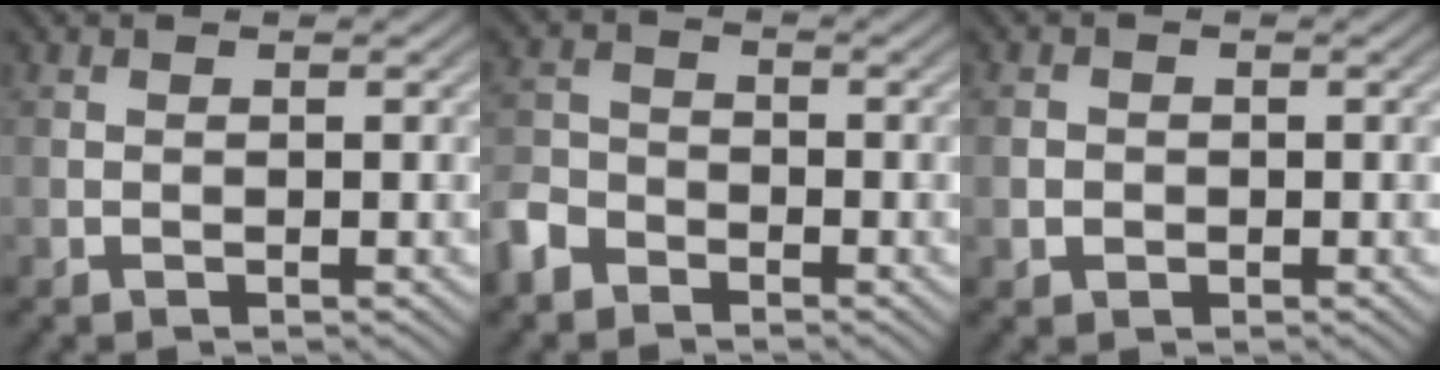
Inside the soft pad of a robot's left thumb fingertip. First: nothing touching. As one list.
[{"total": 4.5, "force": [-3.2, 2.6, 1.7], "torque": [-0.045, -0.001, -0.081]}, {"total": 1.4, "force": [-0.4, 1.3, 0.4], "torque": [-0.004, -0.004, -0.009]}]